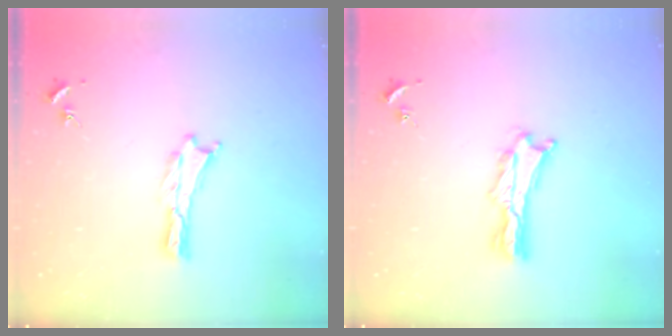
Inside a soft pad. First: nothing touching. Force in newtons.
{"total": 2.1, "press": 2.1, "slide": 0.3}